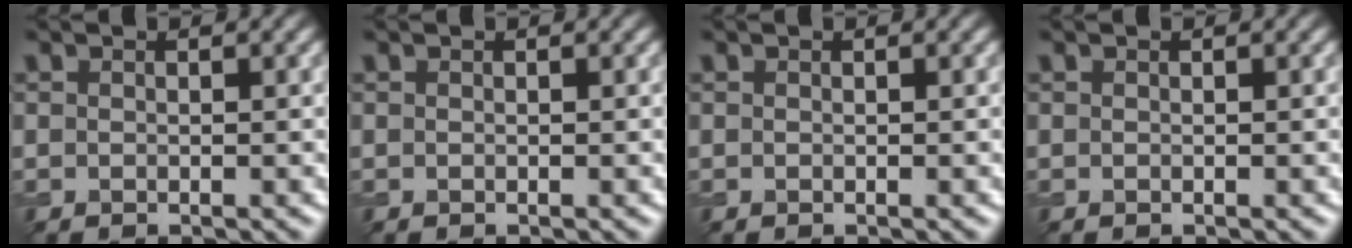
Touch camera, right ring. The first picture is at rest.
{"total": 0.0}
{"total": 0.0}
{"total": 0.0}